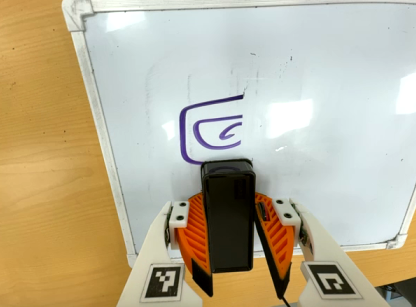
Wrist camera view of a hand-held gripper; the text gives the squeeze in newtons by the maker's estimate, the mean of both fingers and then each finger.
{"total": 8.8, "left": 9.1, "right": 8.6}